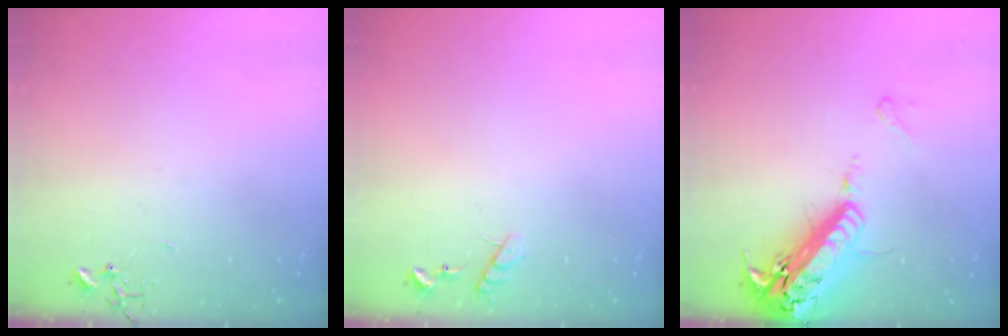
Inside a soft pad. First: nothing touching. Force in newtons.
{"total": 6.7, "press": 6.7, "slide": 0.4}
{"total": 21.2, "press": 20.7, "slide": 4.7}